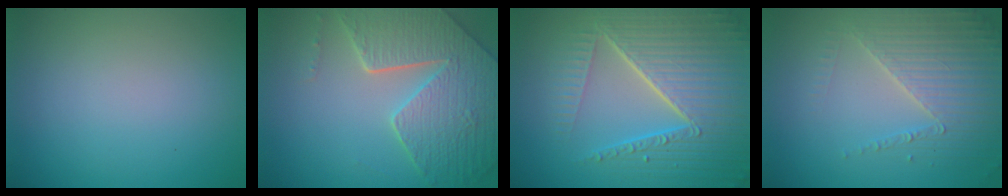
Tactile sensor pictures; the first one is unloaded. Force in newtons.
{"total": 8.2, "press": 5.9, "slide": 5.6}
{"total": 8.7, "press": 6.1, "slide": 6.2}
{"total": 4.1, "press": 3.7, "slide": 1.8}